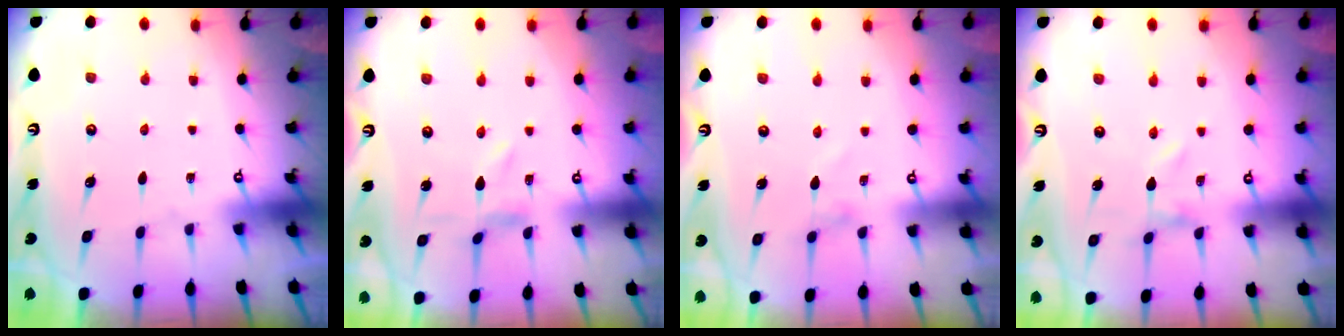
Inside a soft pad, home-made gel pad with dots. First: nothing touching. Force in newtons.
{"total": 1.0, "press": 1.0, "slide": 0.2}
{"total": 0.0}
{"total": 0.0}